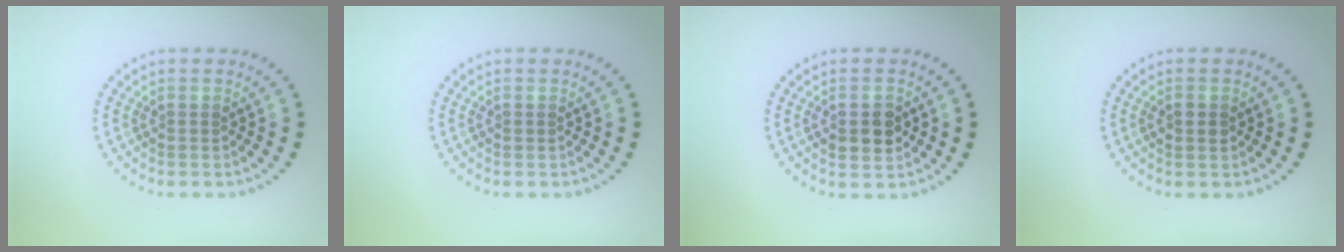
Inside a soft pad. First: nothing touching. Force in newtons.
{"total": 0.0}
{"total": 3.0, "press": 3.0, "slide": 0.2}
{"total": 1.0, "press": 1.0, "slide": 0.0}